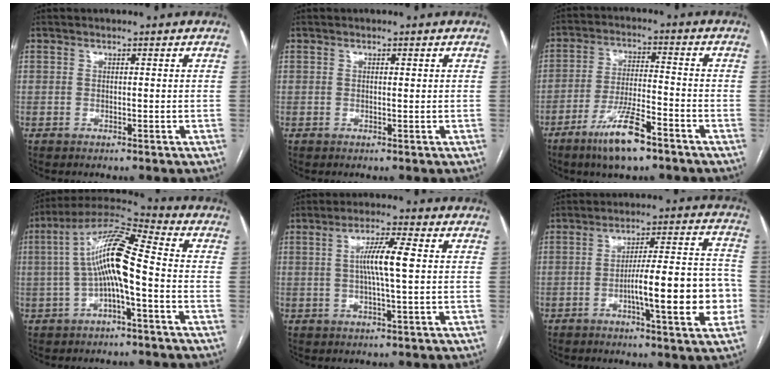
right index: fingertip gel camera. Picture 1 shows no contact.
{"total": 0.5, "force": [0.2, 0.2, 0.5], "torque": [-0.011, 0.000, 0.002]}
{"total": 9.8, "force": [-6.3, 1.5, 7.3], "torque": [-0.141, -0.015, -0.113]}
{"total": 12.5, "force": [-0.8, 2.2, 12.3], "torque": [-0.239, 0.033, -0.018]}
{"total": 6.8, "force": [0.7, 0.1, 6.7], "torque": [-0.124, 0.004, 0.009]}
{"total": 14.8, "force": [-3.5, 2.0, 14.2], "torque": [-0.209, 0.016, -0.051]}